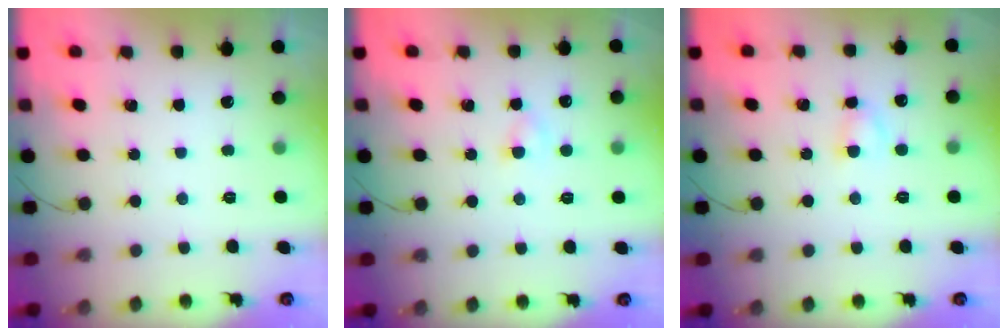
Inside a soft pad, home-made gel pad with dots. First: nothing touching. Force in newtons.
{"total": 1.3, "press": 1.1, "slide": 0.7}
{"total": 3.0, "press": 2.7, "slide": 1.2}